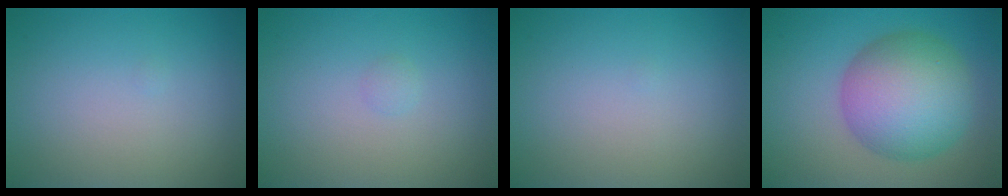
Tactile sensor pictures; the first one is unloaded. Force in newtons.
{"total": 0.5, "press": 0.5, "slide": 0.0}
{"total": 0.0}
{"total": 9.4, "press": 9.4, "slide": 0.1}